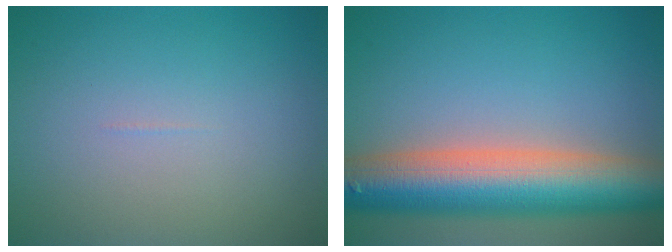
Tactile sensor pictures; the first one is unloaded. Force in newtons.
{"total": 11.2, "press": 11.1, "slide": 0.6}